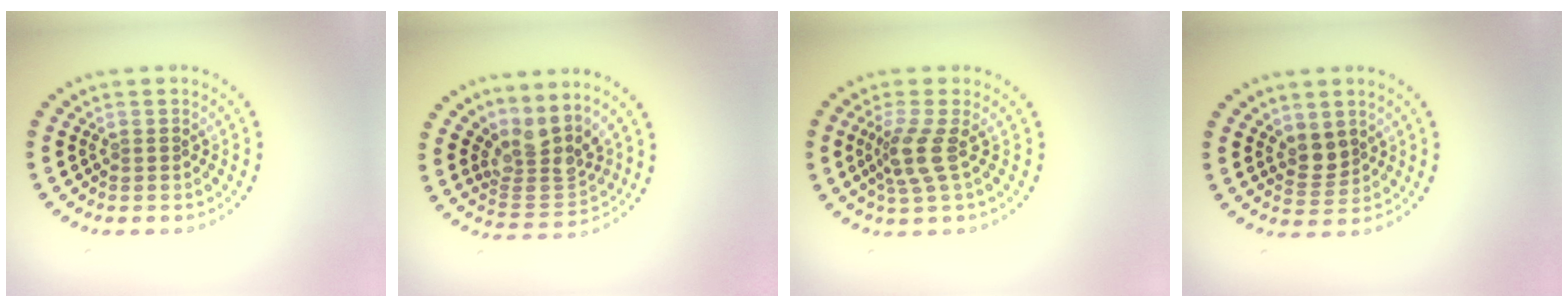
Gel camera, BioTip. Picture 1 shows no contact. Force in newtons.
{"total": 3.6, "press": 2.4, "slide": 2.7}
{"total": 2.8, "press": 2.2, "slide": 1.8}
{"total": 2.1, "press": 1.8, "slide": 1.2}